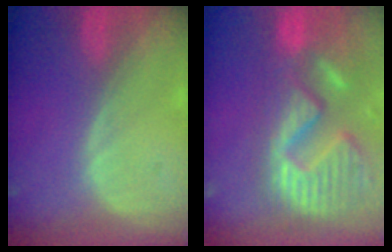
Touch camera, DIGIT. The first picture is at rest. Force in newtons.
{"total": 14.7, "press": 12.3, "slide": 8.1}